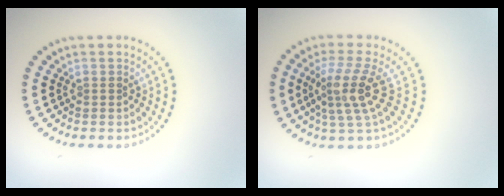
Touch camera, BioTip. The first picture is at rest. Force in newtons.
{"total": 4.0, "press": 2.9, "slide": 2.8}